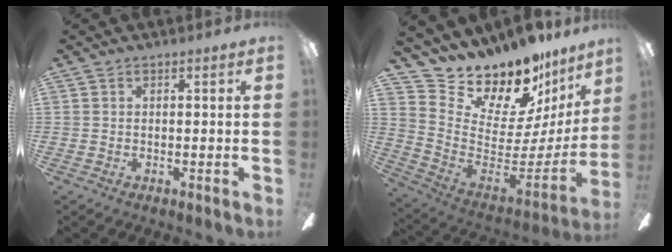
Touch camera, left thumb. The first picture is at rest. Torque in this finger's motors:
{"motor_torque": [0.51, 0.41, 1.02, -1.76, 0.08]}